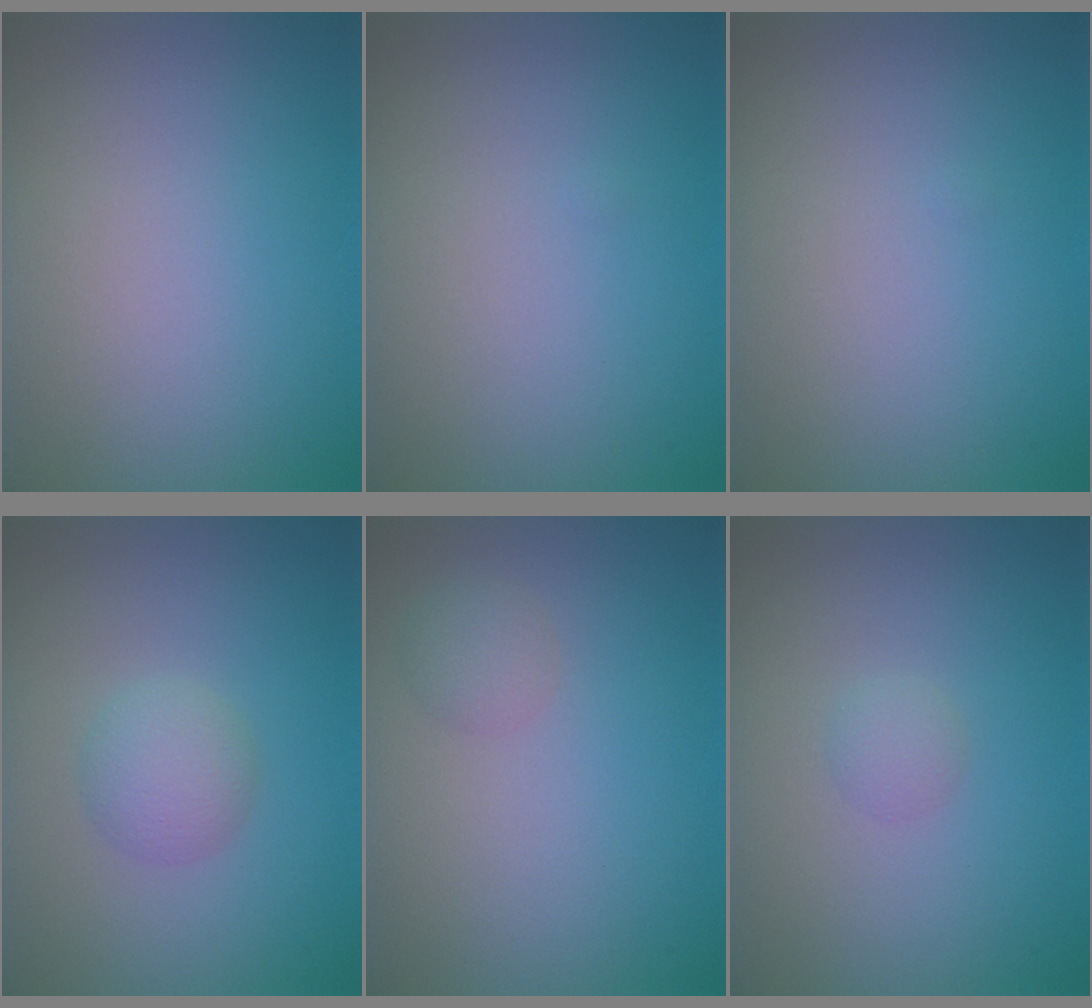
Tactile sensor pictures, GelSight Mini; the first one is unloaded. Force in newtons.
{"total": 0.0}
{"total": 0.0}
{"total": 2.4, "press": 2.4, "slide": 0.1}
{"total": 1.4, "press": 1.4, "slide": 0.1}
{"total": 1.0, "press": 1.0, "slide": 0.1}